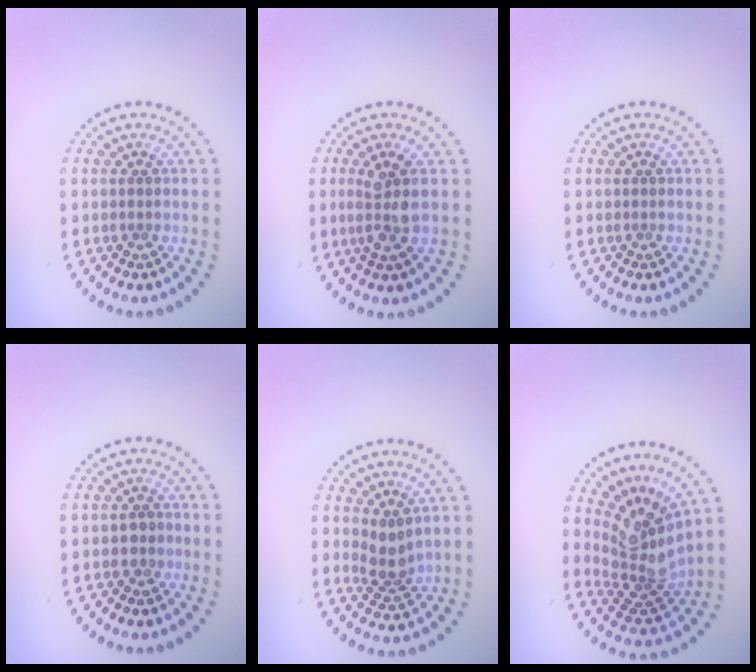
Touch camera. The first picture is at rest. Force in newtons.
{"total": 3.0, "press": 2.7, "slide": 1.4}
{"total": 0.0}
{"total": 1.5, "press": 1.4, "slide": 0.6}
{"total": 2.6, "press": 2.0, "slide": 1.7}
{"total": 4.5, "press": 3.0, "slide": 3.3}